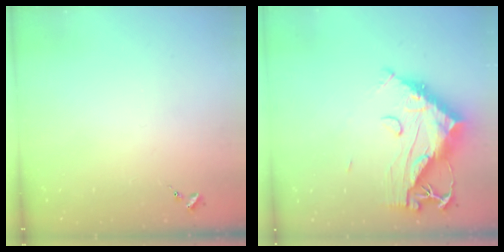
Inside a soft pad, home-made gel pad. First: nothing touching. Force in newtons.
{"total": 17.4, "press": 17.3, "slide": 1.6}